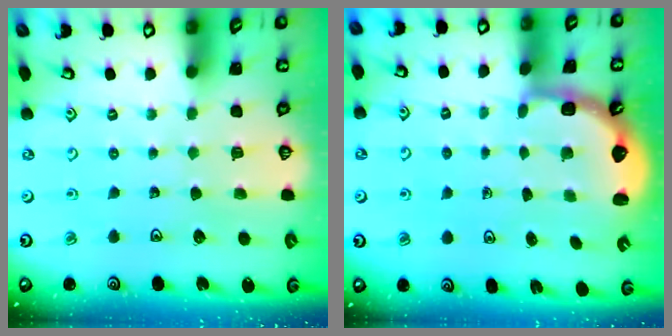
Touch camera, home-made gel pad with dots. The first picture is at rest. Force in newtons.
{"total": 2.5, "press": 2.1, "slide": 1.3}